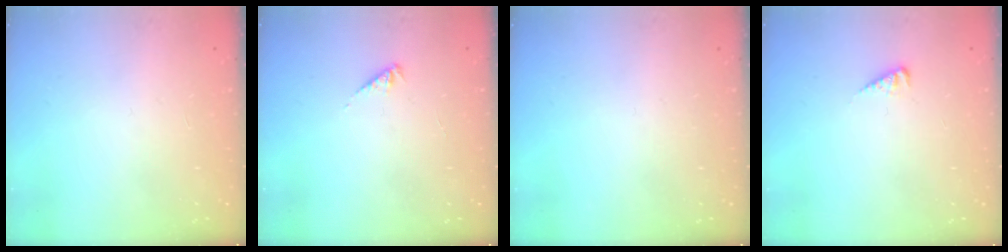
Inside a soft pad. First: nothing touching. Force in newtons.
{"total": 2.0, "press": 1.9, "slide": 0.5}
{"total": 0.0}
{"total": 2.7, "press": 2.7, "slide": 0.3}